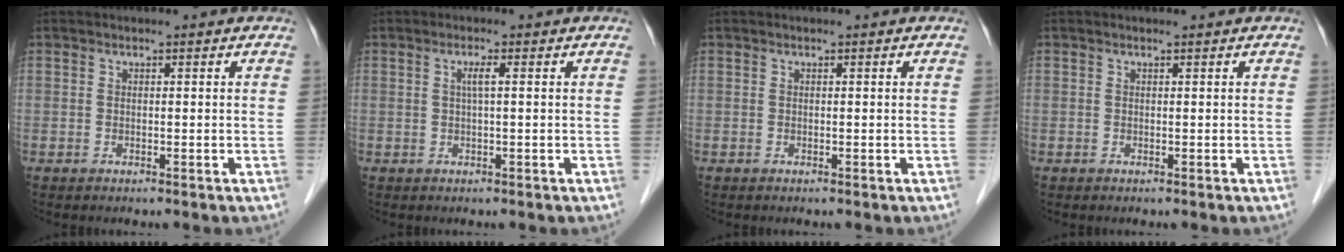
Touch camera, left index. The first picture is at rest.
{"total": 1.5, "force": [0.2, -0.1, 1.5], "torque": [-0.030, 0.002, 0.003]}
{"total": 0.0}
{"total": 0.0}